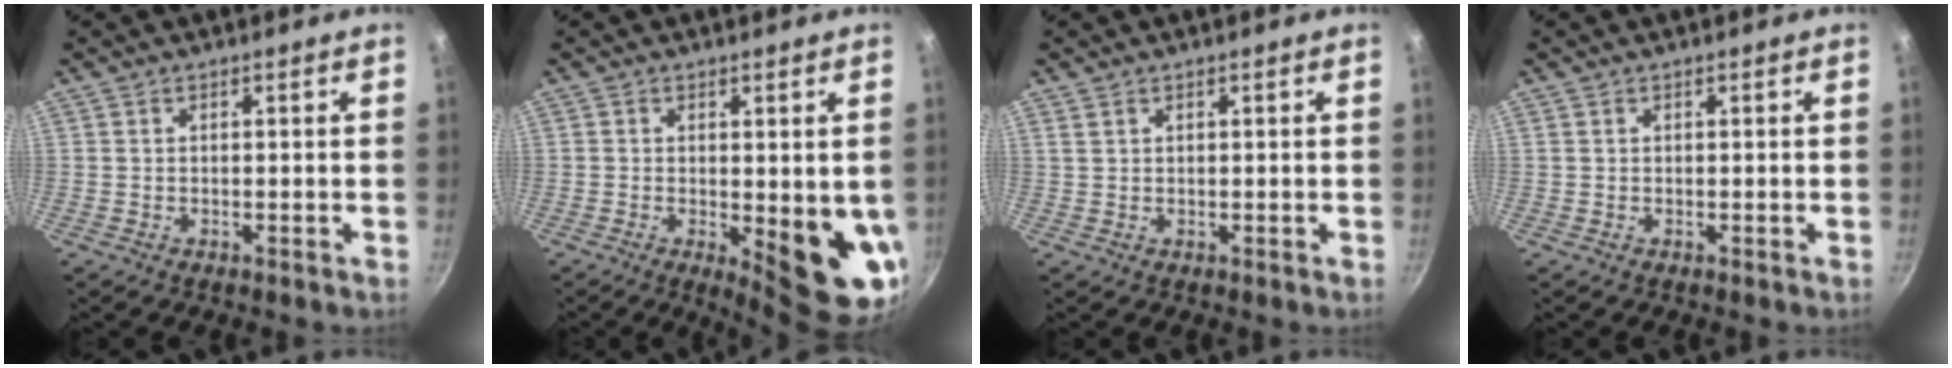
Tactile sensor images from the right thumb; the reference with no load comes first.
{"total": 10.6, "force": [-1.0, 3.6, 9.9], "torque": [-0.107, -0.021, -0.004]}
{"total": 1.1, "force": [0.7, 0.7, 0.4], "torque": [-0.007, 0.000, 0.013]}
{"total": 0.0}